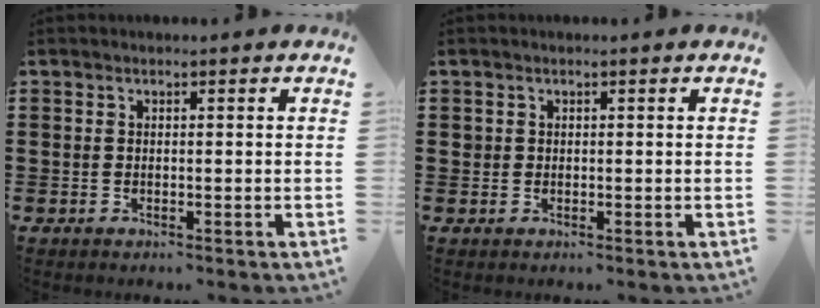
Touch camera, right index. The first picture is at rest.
{"total": 0.7, "force": [0.3, 0.7, 0.1], "torque": [-0.002, 0.005, 0.005]}